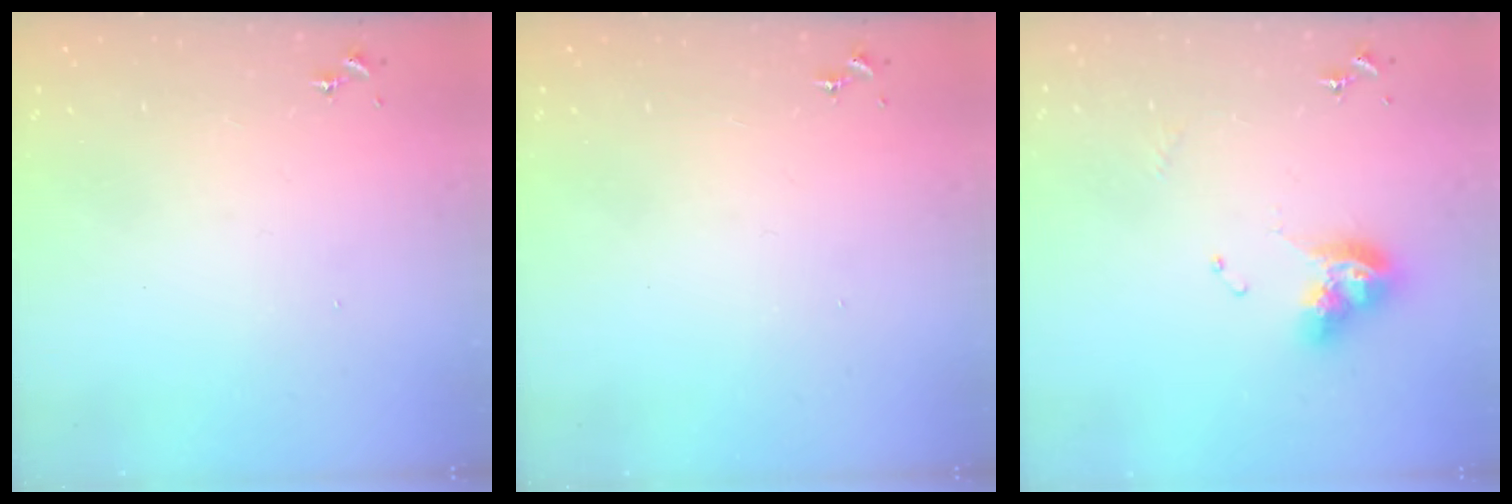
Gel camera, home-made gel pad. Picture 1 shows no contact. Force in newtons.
{"total": 0.0}
{"total": 11.1, "press": 11.1, "slide": 1.0}